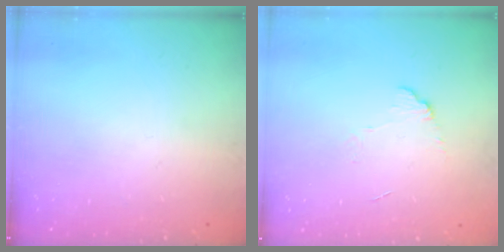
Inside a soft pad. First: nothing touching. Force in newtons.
{"total": 6.1, "press": 6.1, "slide": 0.5}